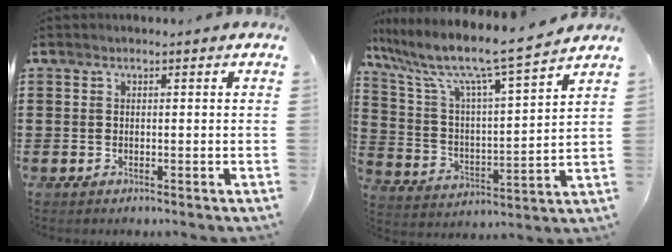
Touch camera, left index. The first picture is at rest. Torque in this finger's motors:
{"motor_torque": [1.37, -0.33, 1.05, 0.21]}